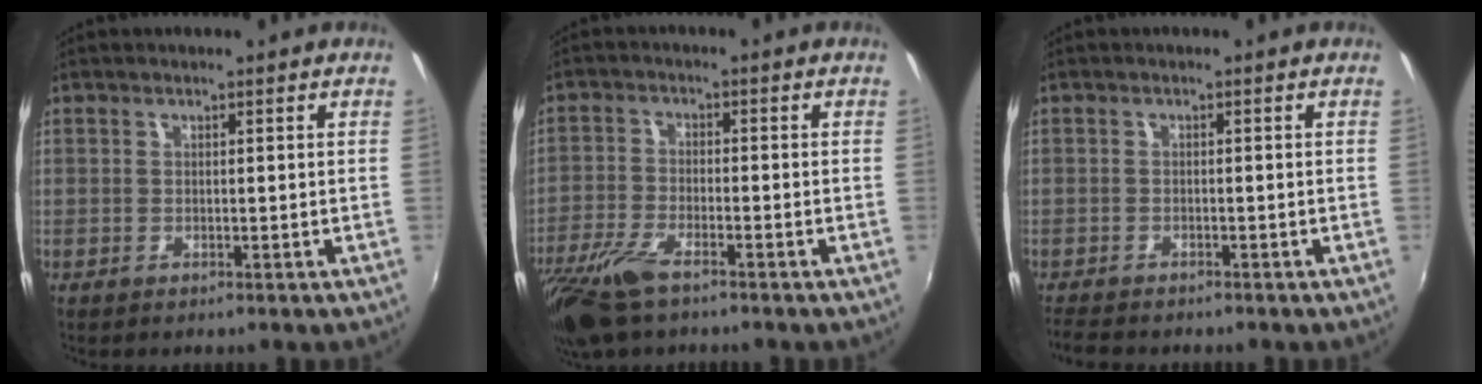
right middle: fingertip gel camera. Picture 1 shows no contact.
{"total": 10.1, "force": [-7.2, 3.1, 6.3], "torque": [-0.155, -0.030, -0.144]}
{"total": 4.5, "force": [-4.1, 0.9, 1.5], "torque": [-0.046, -0.020, -0.073]}